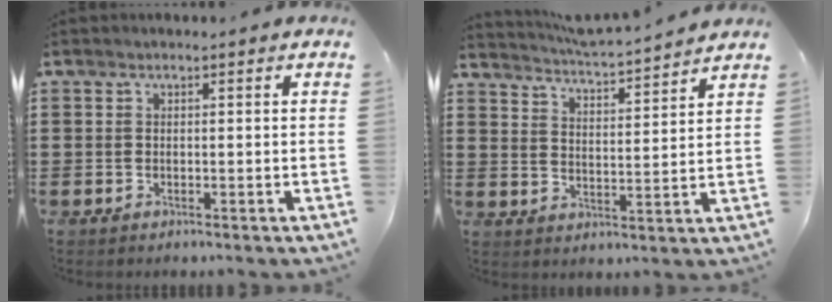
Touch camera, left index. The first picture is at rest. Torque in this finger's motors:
{"motor_torque": [2.14, 0.00, 0.01, 0.07]}